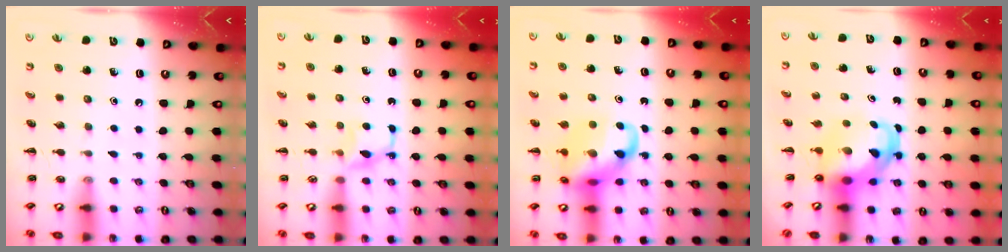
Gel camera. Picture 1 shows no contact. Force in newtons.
{"total": 4.7, "press": 4.4, "slide": 1.4}
{"total": 13.6, "press": 13.4, "slide": 2.6}
{"total": 4.7, "press": 4.7, "slide": 0.9}